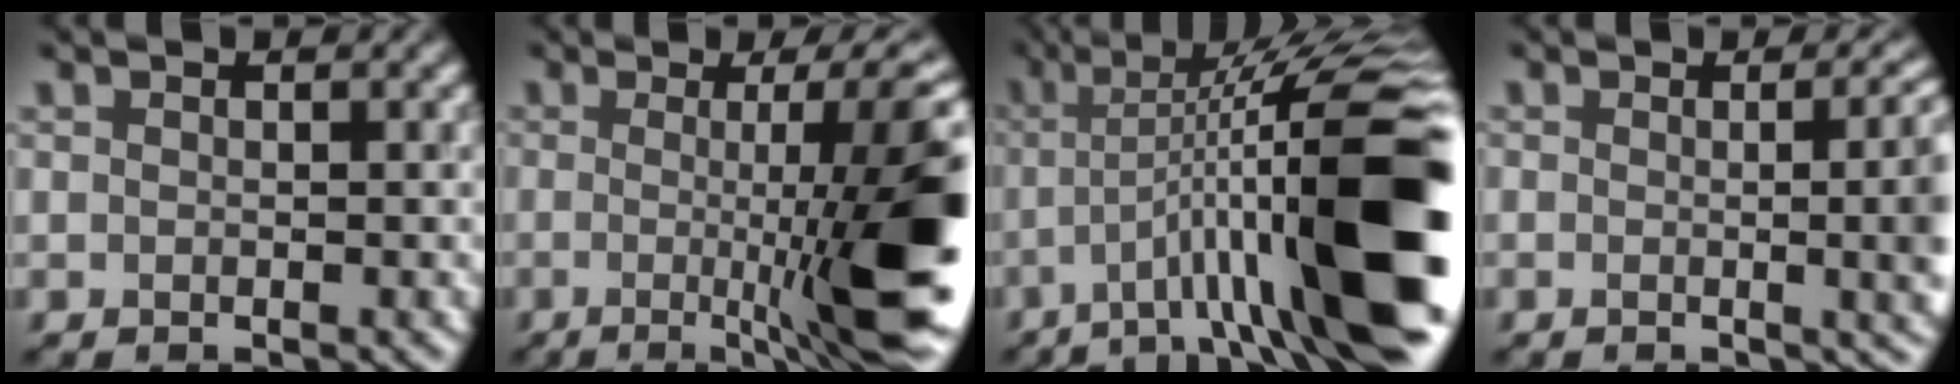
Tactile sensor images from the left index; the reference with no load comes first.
{"total": 11.2, "force": [-1.0, 1.5, 11.1], "torque": [-0.138, -0.010, -0.012]}
{"total": 15.1, "force": [-2.6, 2.6, 14.6], "torque": [-0.218, 0.025, -0.039]}
{"total": 7.0, "force": [-0.4, 3.1, 6.3], "torque": [-0.046, -0.005, 0.001]}